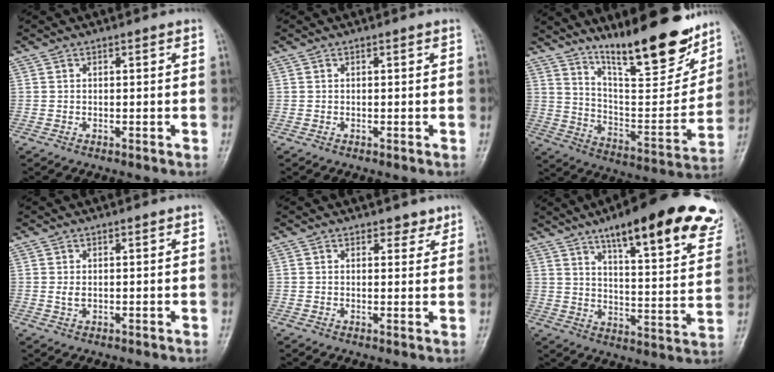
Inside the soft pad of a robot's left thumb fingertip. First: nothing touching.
{"total": 0.0}
{"total": 21.4, "force": [15.6, 5.3, 13.5], "torque": [-0.162, -0.095, 0.259]}
{"total": 1.4, "force": [0.4, 0.8, 1.1], "torque": [-0.018, -0.004, 0.010]}
{"total": 2.6, "force": [2.0, 1.4, 0.7], "torque": [0.012, -0.011, 0.024]}
{"total": 27.1, "force": [18.2, 6.5, 19.0], "torque": [-0.224, -0.061, 0.243]}